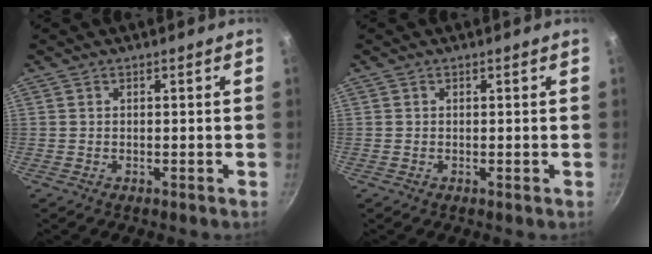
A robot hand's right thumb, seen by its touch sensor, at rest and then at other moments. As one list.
[{"total": 0.0}]